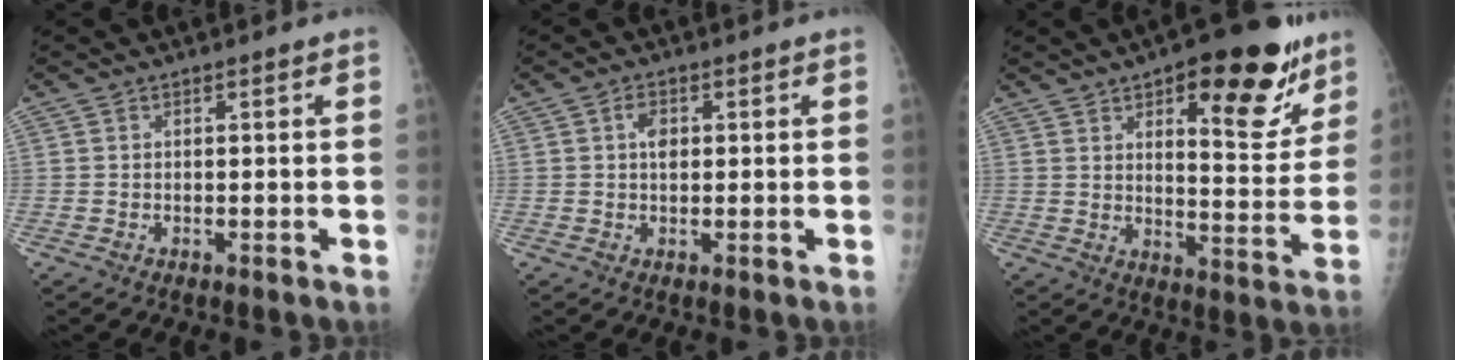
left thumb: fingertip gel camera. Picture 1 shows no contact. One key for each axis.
{"total": 2.8, "fx": 0.6, "fy": 1.9, "fz": 2.0, "tx": -0.025, "ty": 0.003, "tz": 0.007}
{"total": 19.4, "fx": 10.8, "fy": 7.6, "fz": 14.2, "tx": -0.138, "ty": -0.054, "tz": 0.151}